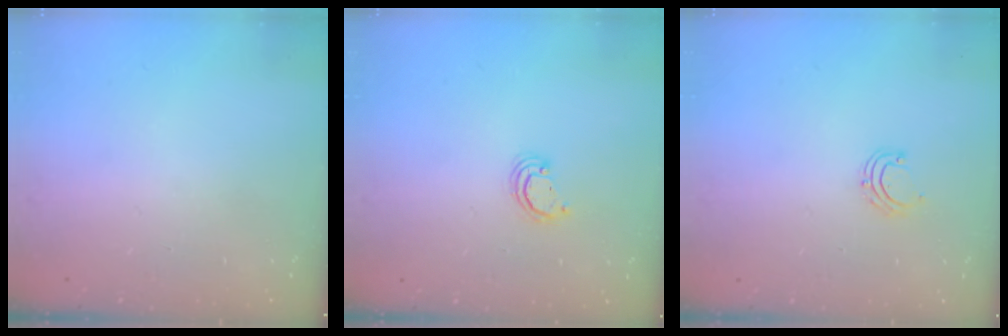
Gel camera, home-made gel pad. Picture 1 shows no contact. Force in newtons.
{"total": 2.0, "press": 2.0, "slide": 0.2}
{"total": 4.6, "press": 4.5, "slide": 0.5}